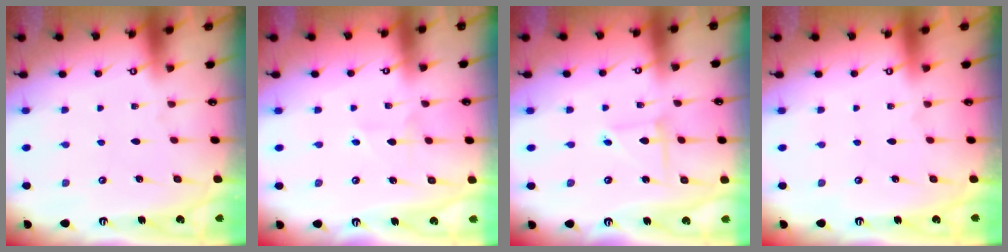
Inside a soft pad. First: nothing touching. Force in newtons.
{"total": 2.3, "press": 2.3, "slide": 0.4}
{"total": 3.4, "press": 3.4, "slide": 0.3}
{"total": 0.0}